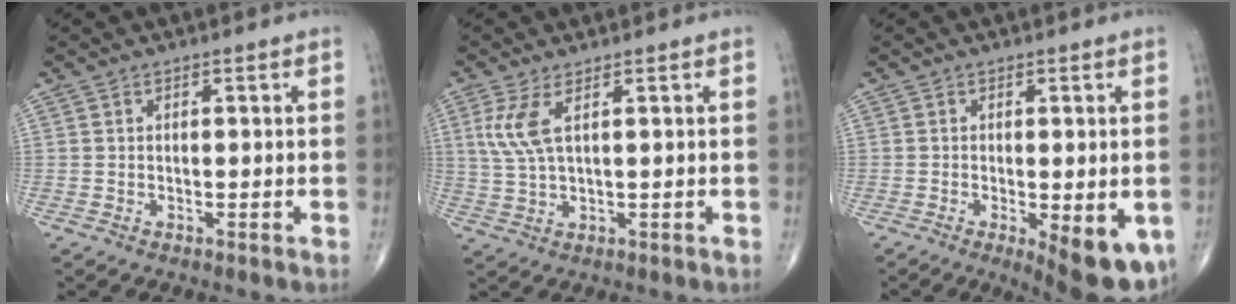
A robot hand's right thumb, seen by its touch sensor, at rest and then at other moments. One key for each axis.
{"total": 5.3, "fx": 1.9, "fy": 1.6, "fz": 4.7, "tx": -0.120, "ty": -0.004, "tz": 0.048}
{"total": 10.5, "fx": -3.8, "fy": 3.8, "fz": 9.1, "tx": -0.114, "ty": -0.015, "tz": -0.047}